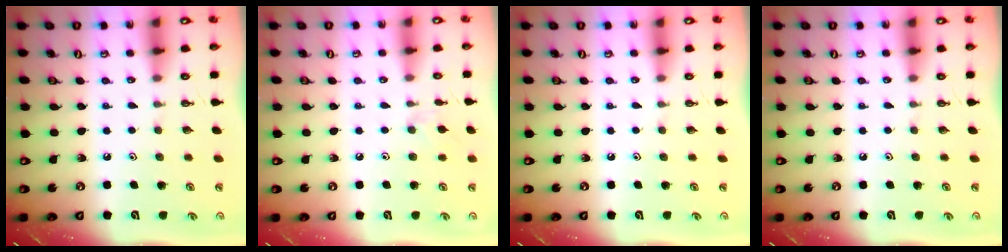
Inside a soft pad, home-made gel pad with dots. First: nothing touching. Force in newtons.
{"total": 4.6, "press": 4.6, "slide": 0.7}
{"total": 0.0}
{"total": 0.0}